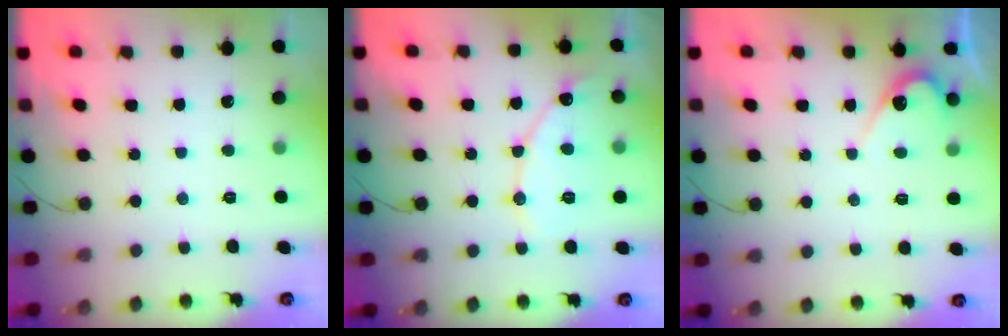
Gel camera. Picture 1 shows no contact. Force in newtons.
{"total": 9.9, "press": 9.9, "slide": 0.8}
{"total": 4.9, "press": 4.9, "slide": 0.4}